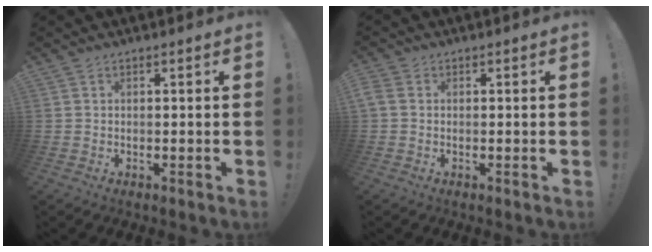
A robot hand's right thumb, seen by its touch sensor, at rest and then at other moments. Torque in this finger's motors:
{"motor_torque": [1.80, 2.42, 1.53, -0.02, 0.55]}